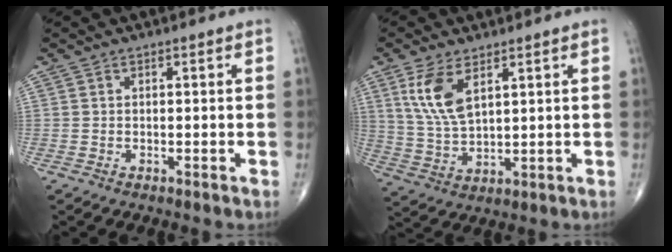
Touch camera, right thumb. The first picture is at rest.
{"total": 9.1, "force": [4.2, 4.0, 6.9], "torque": [-0.138, -0.015, 0.095]}